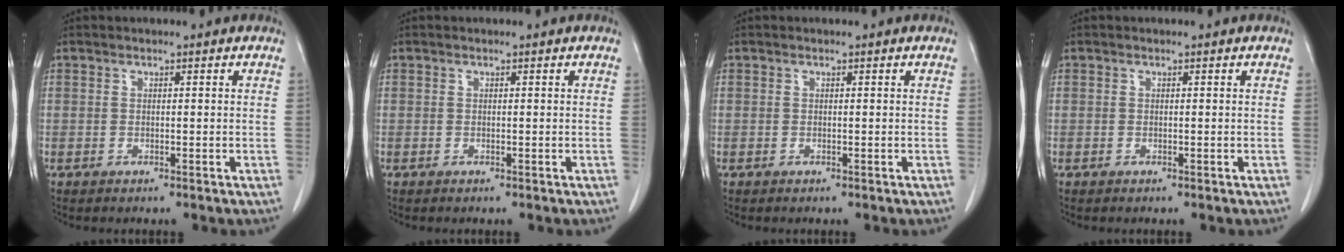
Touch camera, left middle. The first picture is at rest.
{"total": 0.0}
{"total": 0.0}
{"total": 0.0}